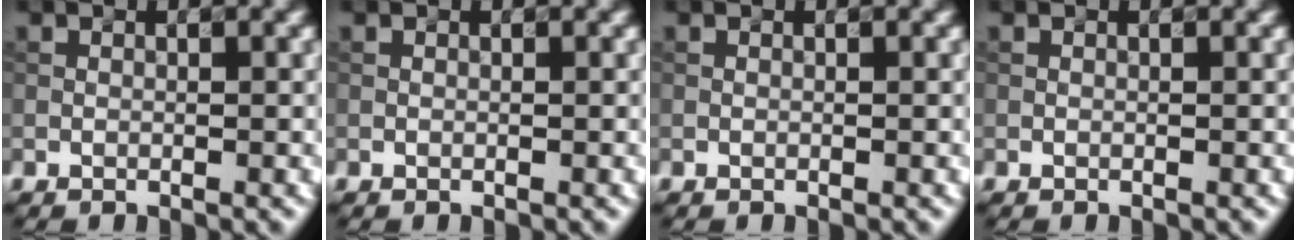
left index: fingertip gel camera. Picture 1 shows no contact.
{"total": 0.0}
{"total": 0.0}
{"total": 0.0}